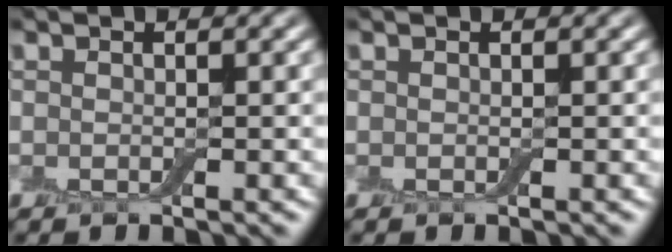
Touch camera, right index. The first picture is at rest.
{"total": 0.0}